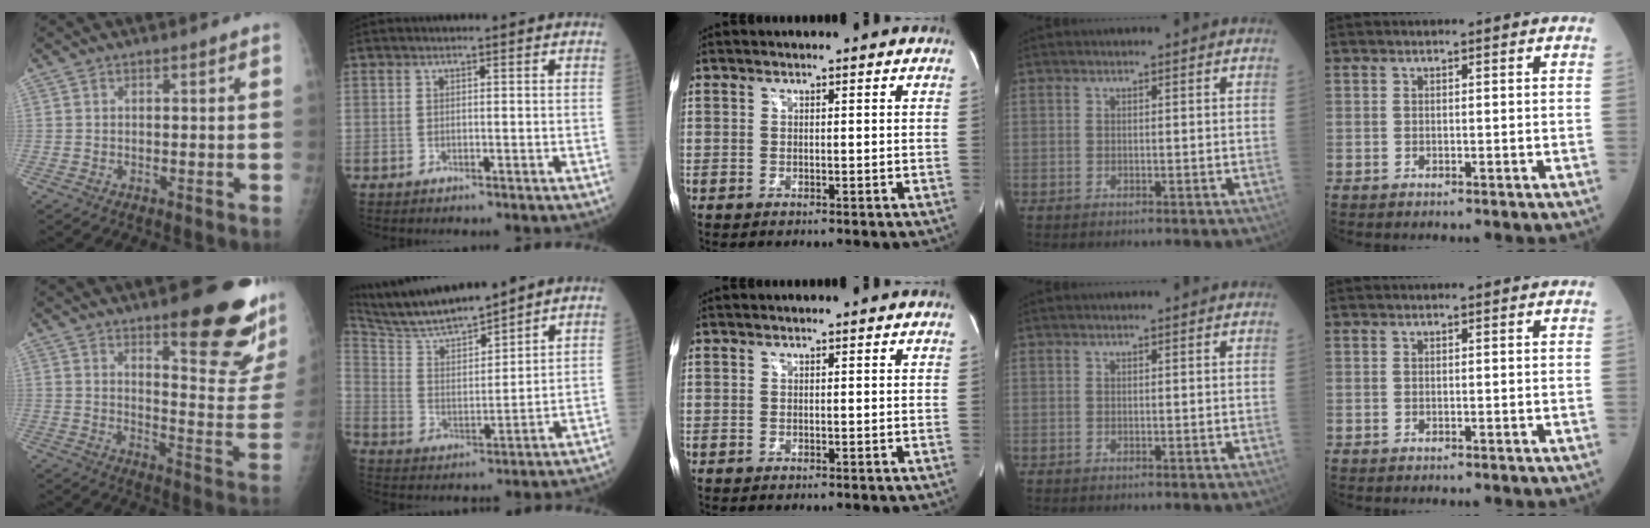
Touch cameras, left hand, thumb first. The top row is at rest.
{"thumb": {"total": 21.1, "force": [13.1, 5.4, 15.6], "torque": [-0.169, -0.098, 0.178]}, "index": {"total": 12.6, "force": [11.7, 0.8, 4.6], "torque": [-0.096, 0.013, 0.222]}}